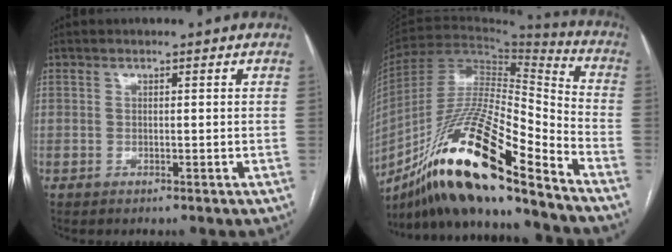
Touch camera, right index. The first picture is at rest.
{"total": 24.2, "force": [-16.2, 2.6, 17.7], "torque": [-0.322, -0.031, -0.294]}